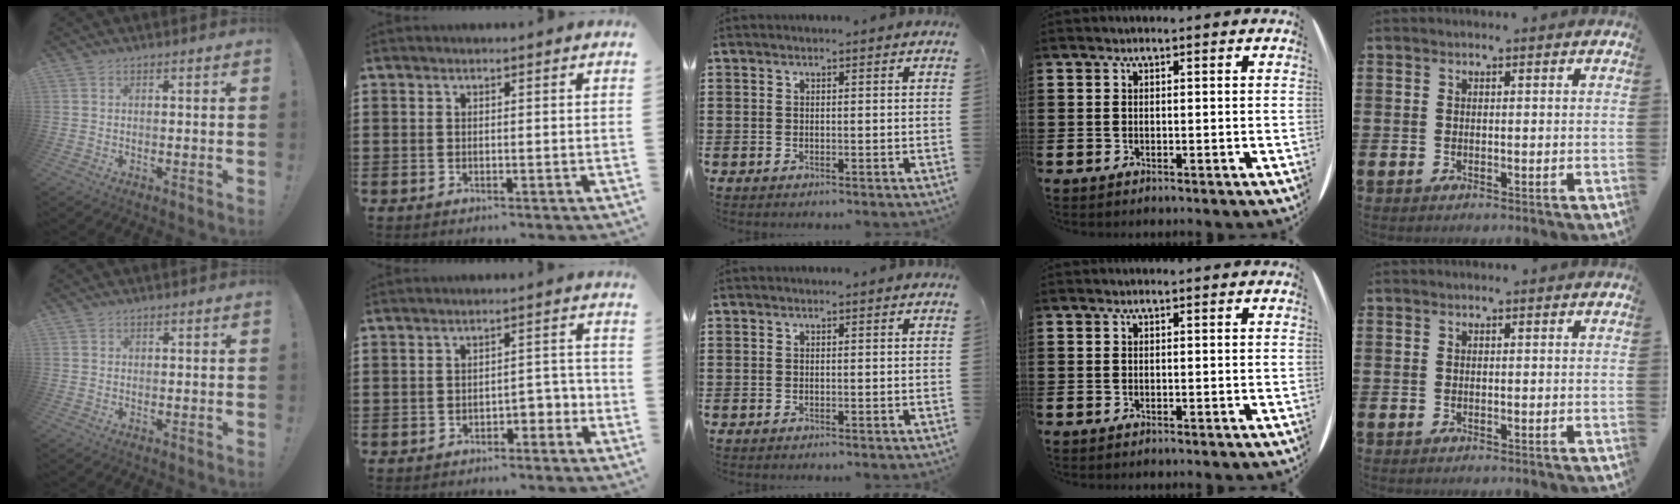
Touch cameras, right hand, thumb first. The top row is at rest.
{"thumb": {"total": 0.6, "force": [0.4, 0.5, -0.1], "torque": [0.005, 0.000, 0.007]}, "index": {"total": 3.3, "force": [-2.2, 1.7, 1.9], "torque": [-0.034, 0.008, -0.043]}}